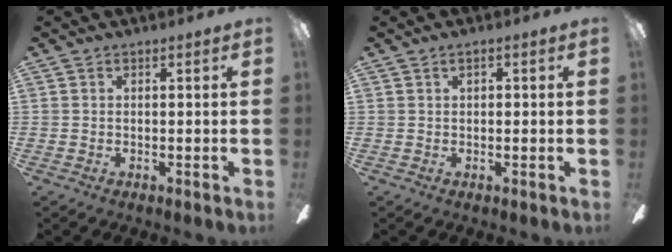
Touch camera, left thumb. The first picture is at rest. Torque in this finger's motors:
{"motor_torque": [0.07, -0.12, -0.17, -0.07, -0.02]}